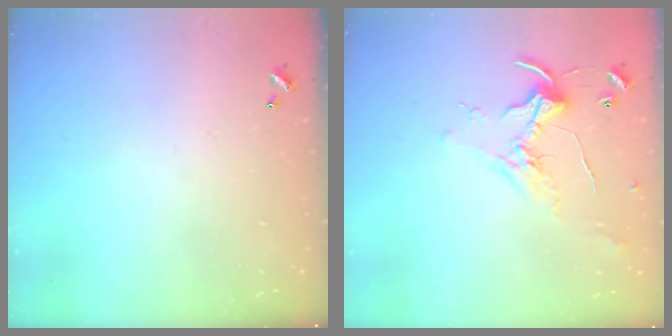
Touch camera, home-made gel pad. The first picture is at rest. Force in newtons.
{"total": 1.6, "press": 1.5, "slide": 0.5}